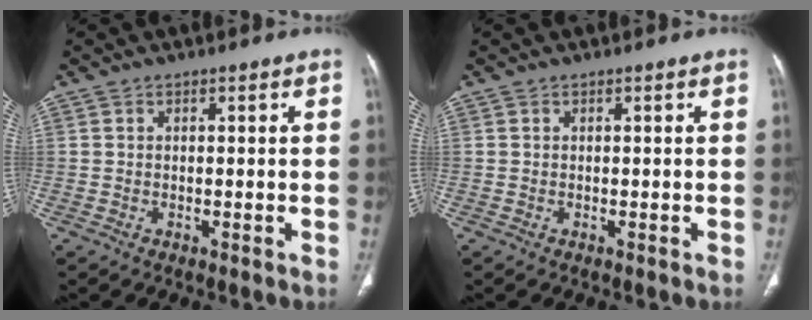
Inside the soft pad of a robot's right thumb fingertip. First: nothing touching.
{"total": 0.0}